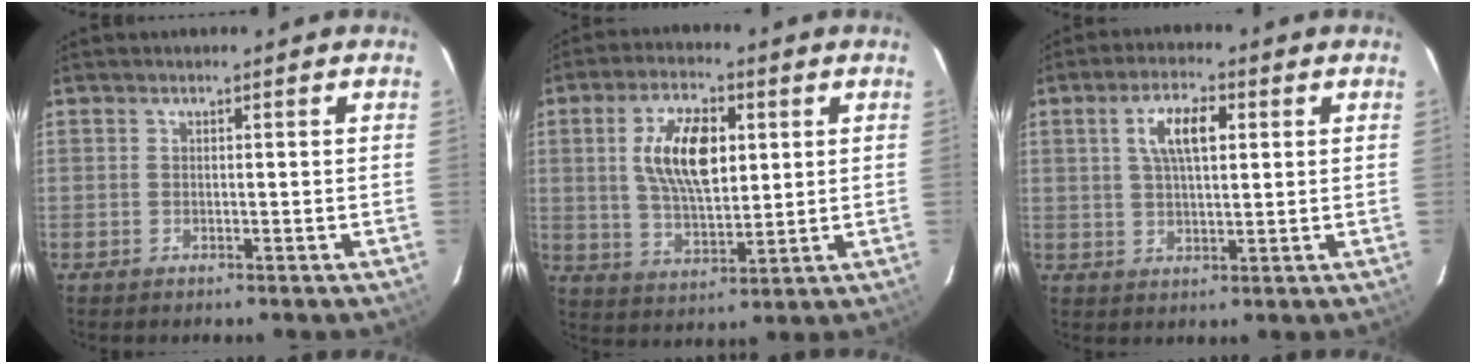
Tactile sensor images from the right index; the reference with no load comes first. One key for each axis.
{"total": 12.1, "fx": 2.8, "fy": 5.7, "fz": 10.3, "tx": -0.193, "ty": 0.009, "tz": 0.055}
{"total": 7.1, "fx": 2.2, "fy": 2.8, "fz": 6.2, "tx": -0.113, "ty": 0.012, "tz": 0.040}